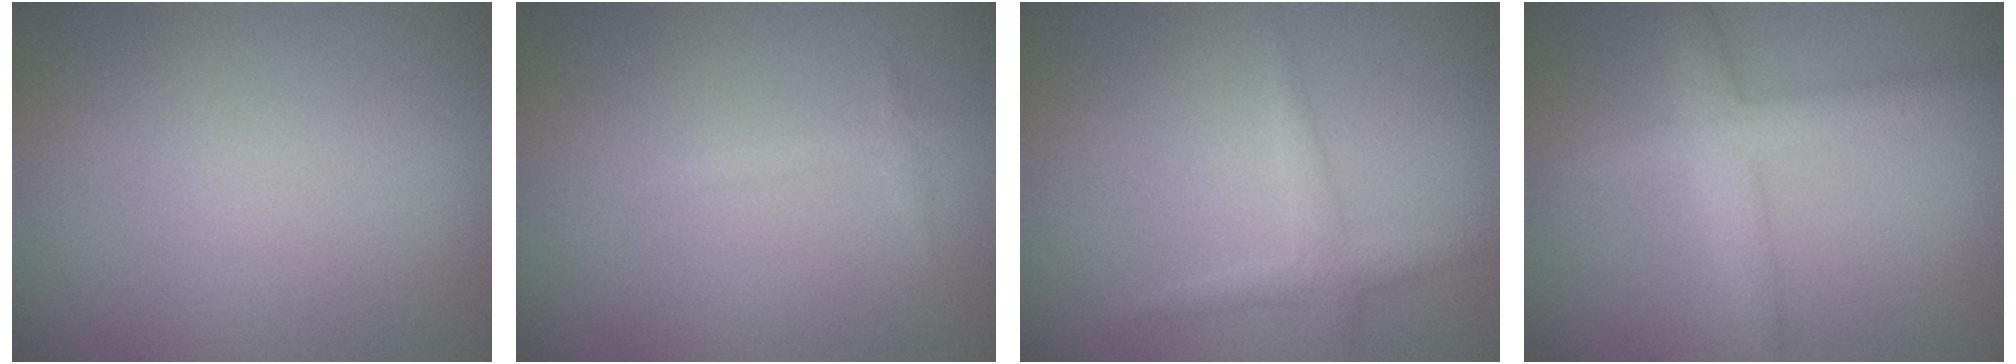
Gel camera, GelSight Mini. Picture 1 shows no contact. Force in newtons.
{"total": 0.8, "press": 0.8, "slide": 0.1}
{"total": 1.8, "press": 1.8, "slide": 0.0}
{"total": 3.4, "press": 3.4, "slide": 0.0}